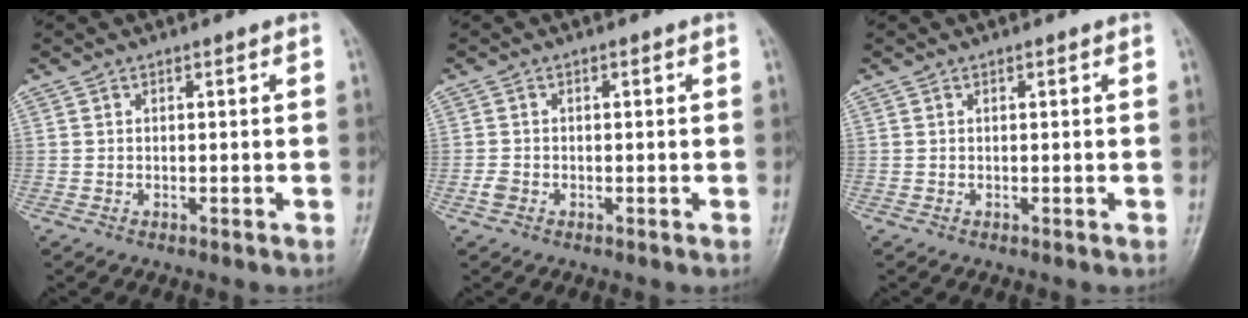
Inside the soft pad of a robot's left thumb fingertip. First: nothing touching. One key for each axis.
{"total": 1.5, "fx": -0.6, "fy": 1.2, "fz": 0.8, "tx": -0.016, "ty": 0.001, "tz": -0.015}
{"total": 0.0}